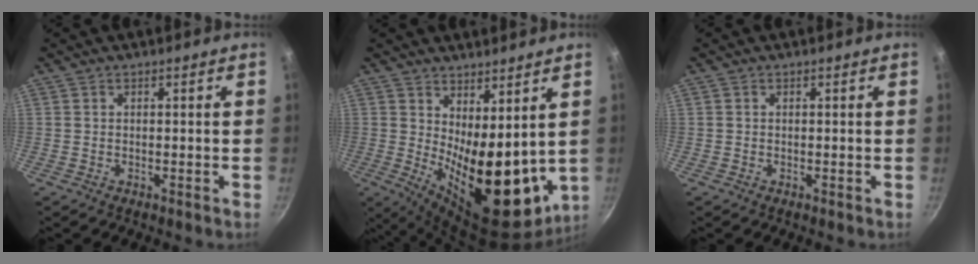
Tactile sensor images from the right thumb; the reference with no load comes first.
{"total": 17.7, "force": [2.5, 8.2, 15.5], "torque": [-0.183, -0.045, 0.060]}
{"total": 0.0}